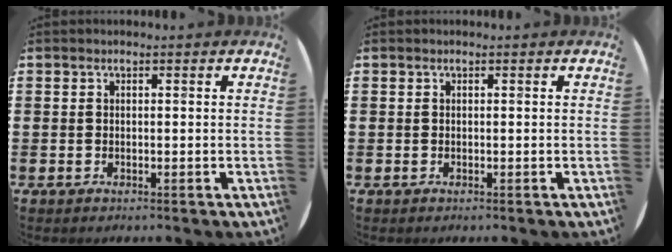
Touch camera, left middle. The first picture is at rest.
{"total": 0.0}